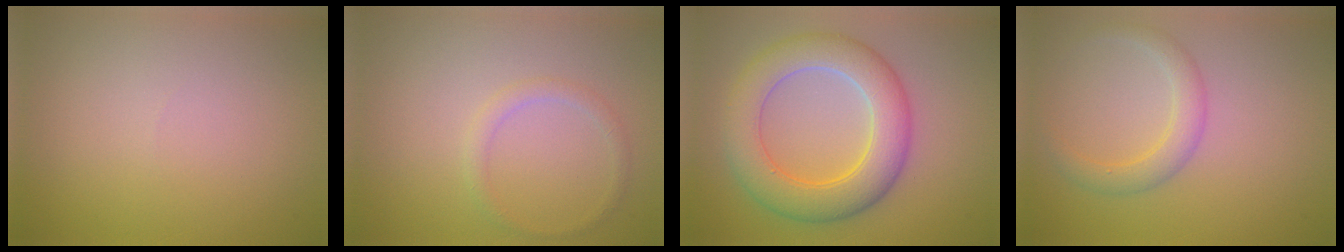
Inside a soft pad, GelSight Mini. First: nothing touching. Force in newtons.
{"total": 1.3, "press": 1.3, "slide": 0.0}
{"total": 7.1, "press": 7.1, "slide": 0.2}
{"total": 2.5, "press": 2.5, "slide": 0.1}